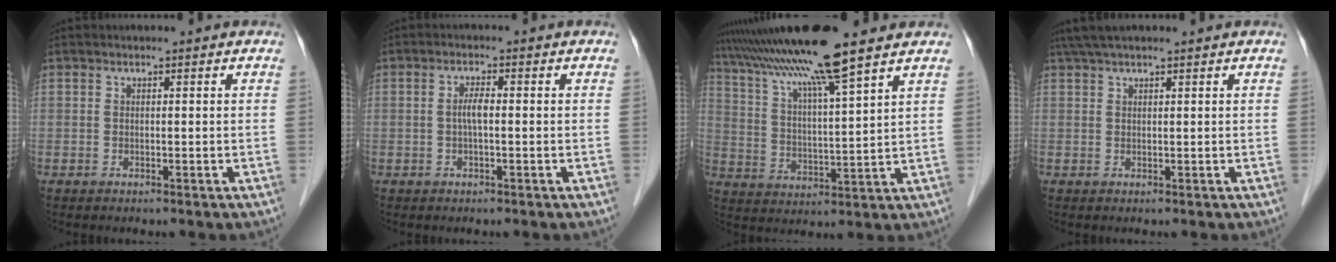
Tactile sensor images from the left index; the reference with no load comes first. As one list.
[{"total": 2.2, "force": [-0.5, 0.4, 2.1], "torque": [-0.043, 0.000, -0.011]}, {"total": 13.5, "force": [10.5, -1.3, 8.4], "torque": [-0.153, 0.012, 0.182]}, {"total": 4.7, "force": [3.8, 0.0, 2.7], "torque": [-0.043, 0.038, 0.068]}]